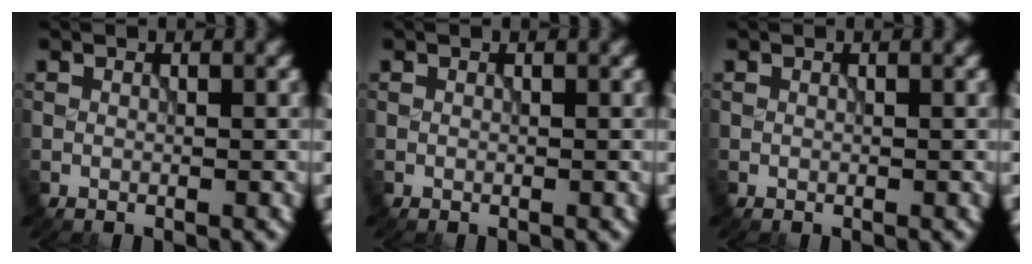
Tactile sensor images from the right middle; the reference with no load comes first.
{"total": 0.0}
{"total": 0.0}